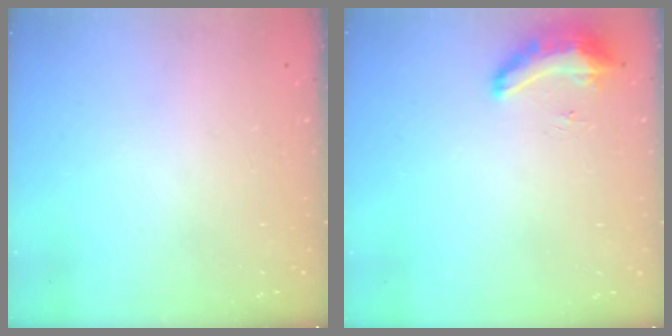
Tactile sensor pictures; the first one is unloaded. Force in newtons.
{"total": 9.2, "press": 8.6, "slide": 3.1}